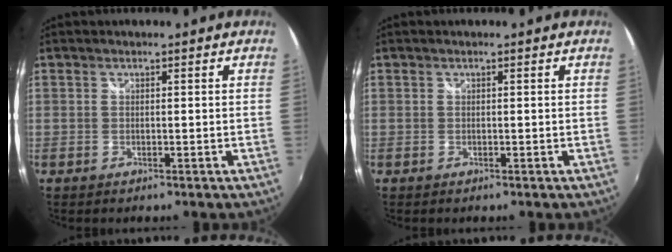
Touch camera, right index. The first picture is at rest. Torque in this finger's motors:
{"motor_torque": [0.21, 0.08, 0.00, 0.00]}